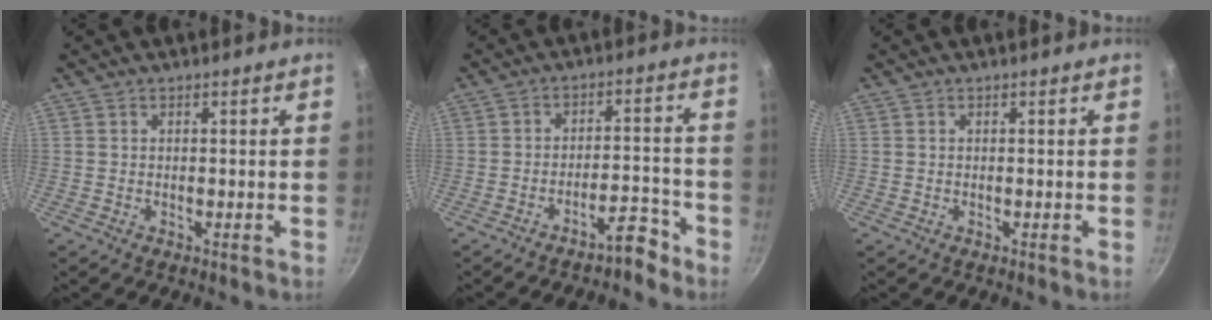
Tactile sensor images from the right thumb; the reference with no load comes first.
{"total": 5.9, "force": [-4.7, 1.8, 3.0], "torque": [-0.021, 0.051, -0.066]}
{"total": 0.0}